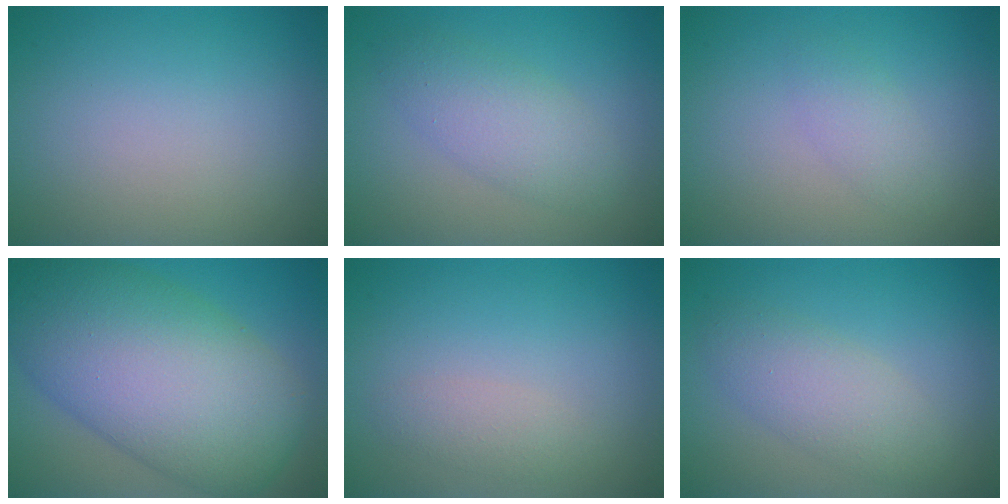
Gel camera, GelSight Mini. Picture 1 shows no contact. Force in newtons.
{"total": 3.5, "press": 3.5, "slide": 0.2}
{"total": 1.5, "press": 1.5, "slide": 0.0}
{"total": 14.0, "press": 14.0, "slide": 0.3}
{"total": 1.4, "press": 1.4, "slide": 0.1}
{"total": 3.3, "press": 3.3, "slide": 0.2}